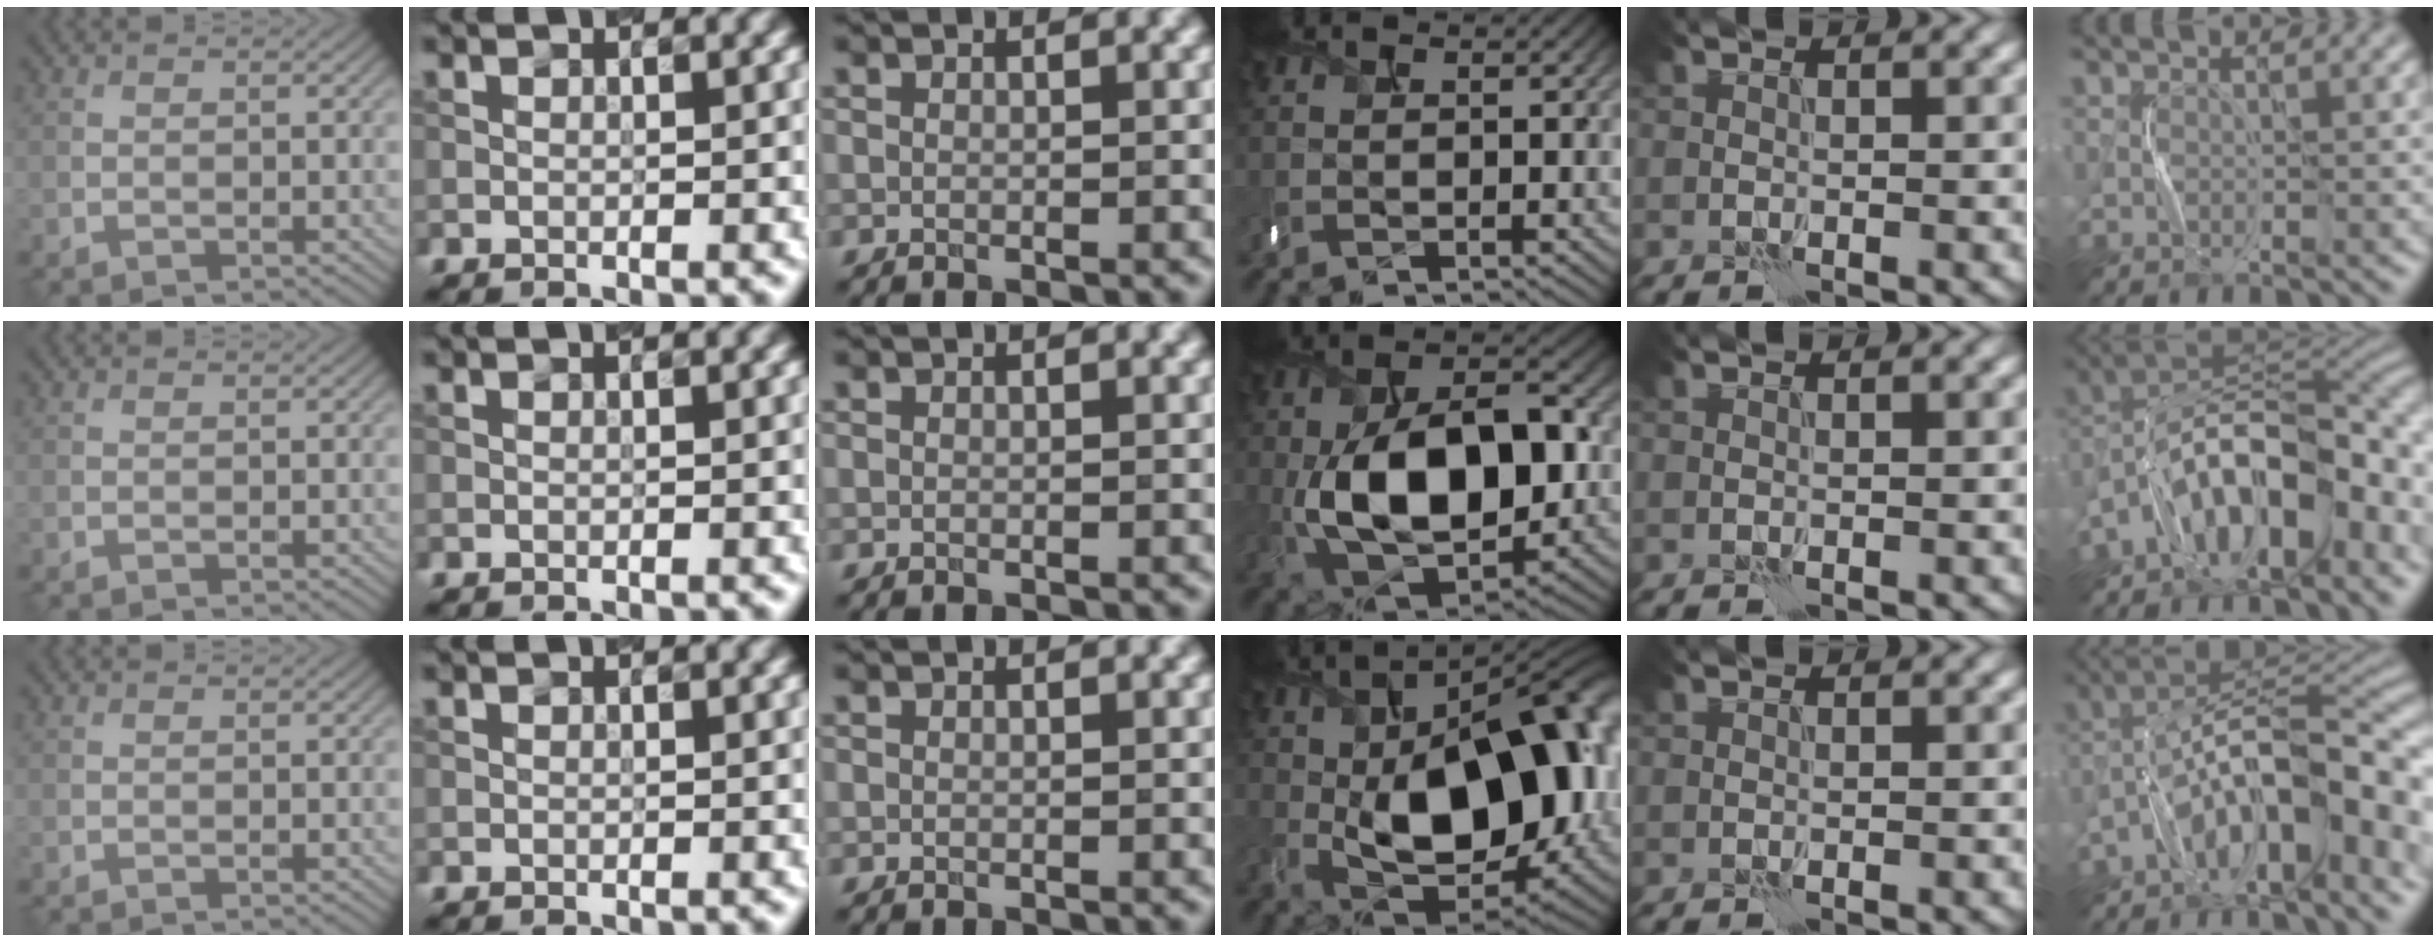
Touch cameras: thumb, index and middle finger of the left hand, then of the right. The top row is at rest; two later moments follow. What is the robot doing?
{"motion": "shake", "object": "handbell"}